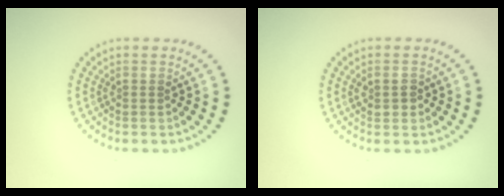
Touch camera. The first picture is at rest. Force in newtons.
{"total": 1.4, "press": 1.4, "slide": 0.1}